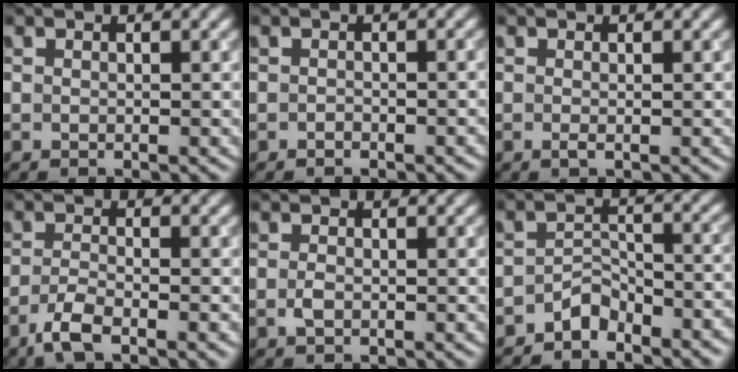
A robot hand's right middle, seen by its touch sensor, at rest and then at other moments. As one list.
[{"total": 0.8, "force": [-0.6, 0.3, 0.4], "torque": [-0.005, -0.001, -0.008]}, {"total": 0.7, "force": [-0.2, 0.1, 0.6], "torque": [-0.014, -0.005, -0.003]}, {"total": 3.6, "force": [-2.2, 1.0, 2.6], "torque": [-0.054, -0.006, -0.049]}, {"total": 1.0, "force": [-0.2, 0.5, 0.8], "torque": [-0.020, -0.003, -0.005]}, {"total": 3.5, "force": [-2.8, 1.6, 1.5], "torque": [-0.023, 0.006, -0.052]}]